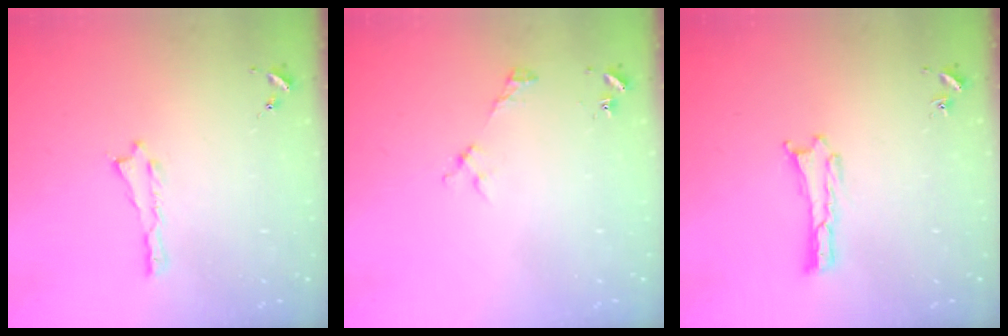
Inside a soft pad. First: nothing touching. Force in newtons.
{"total": 2.2, "press": 2.2, "slide": 0.3}
{"total": 0.0}